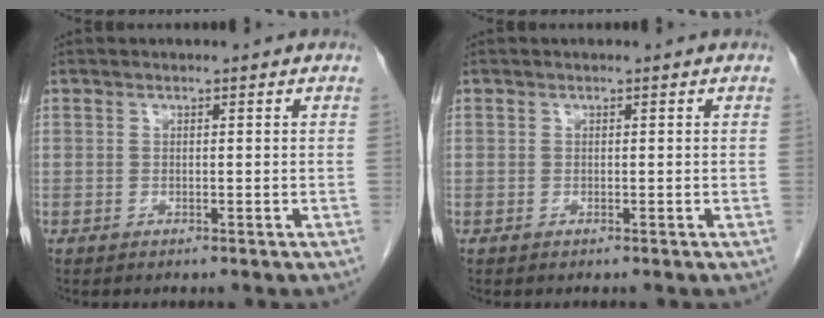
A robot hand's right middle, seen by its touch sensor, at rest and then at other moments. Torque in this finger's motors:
{"motor_torque": [-0.18, -0.35, -0.09, -0.01]}